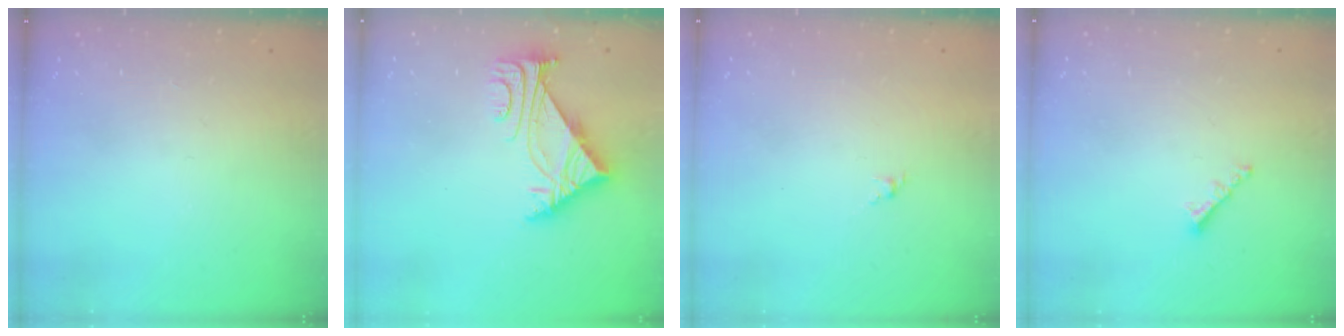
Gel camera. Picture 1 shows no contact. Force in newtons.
{"total": 5.0, "press": 4.9, "slide": 1.0}
{"total": 1.6, "press": 1.5, "slide": 0.6}
{"total": 1.8, "press": 1.7, "slide": 0.5}